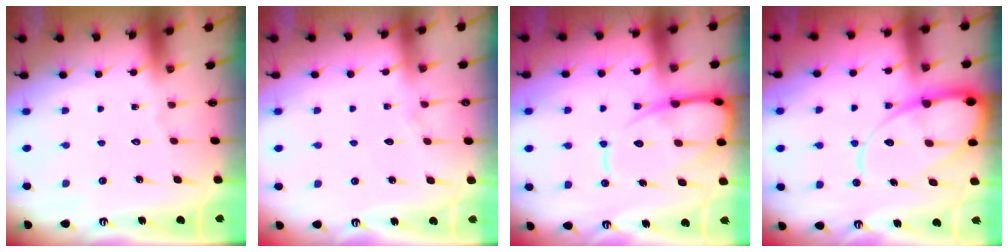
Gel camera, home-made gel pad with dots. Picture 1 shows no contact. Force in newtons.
{"total": 5.4, "press": 5.4, "slide": 0.8}
{"total": 13.3, "press": 13.3, "slide": 1.3}
{"total": 14.4, "press": 14.4, "slide": 1.4}